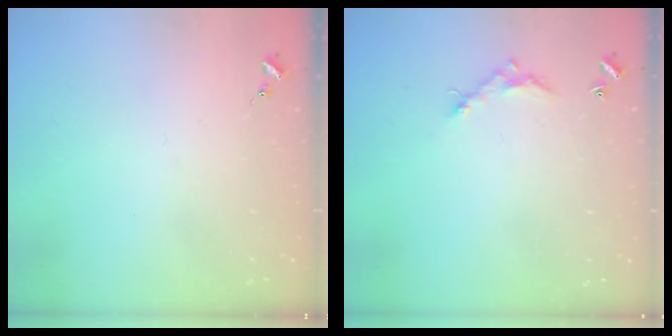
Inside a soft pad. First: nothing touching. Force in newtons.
{"total": 5.8, "press": 5.8, "slide": 0.3}